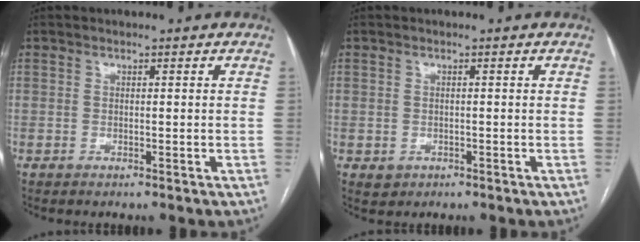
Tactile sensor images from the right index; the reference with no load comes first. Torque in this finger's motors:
{"motor_torque": [-0.10, -0.01, -0.62, -0.13]}